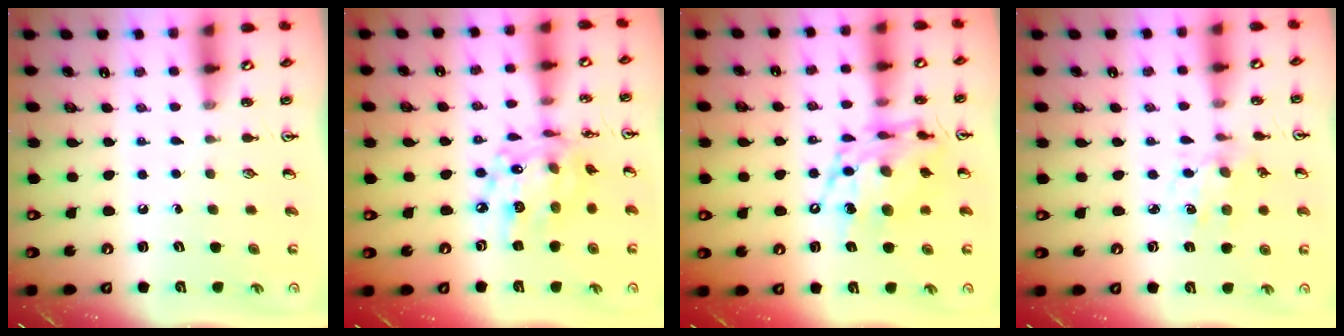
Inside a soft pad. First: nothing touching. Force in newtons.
{"total": 14.7, "press": 14.7, "slide": 1.1}
{"total": 15.0, "press": 14.9, "slide": 1.3}
{"total": 2.5, "press": 2.5, "slide": 0.2}